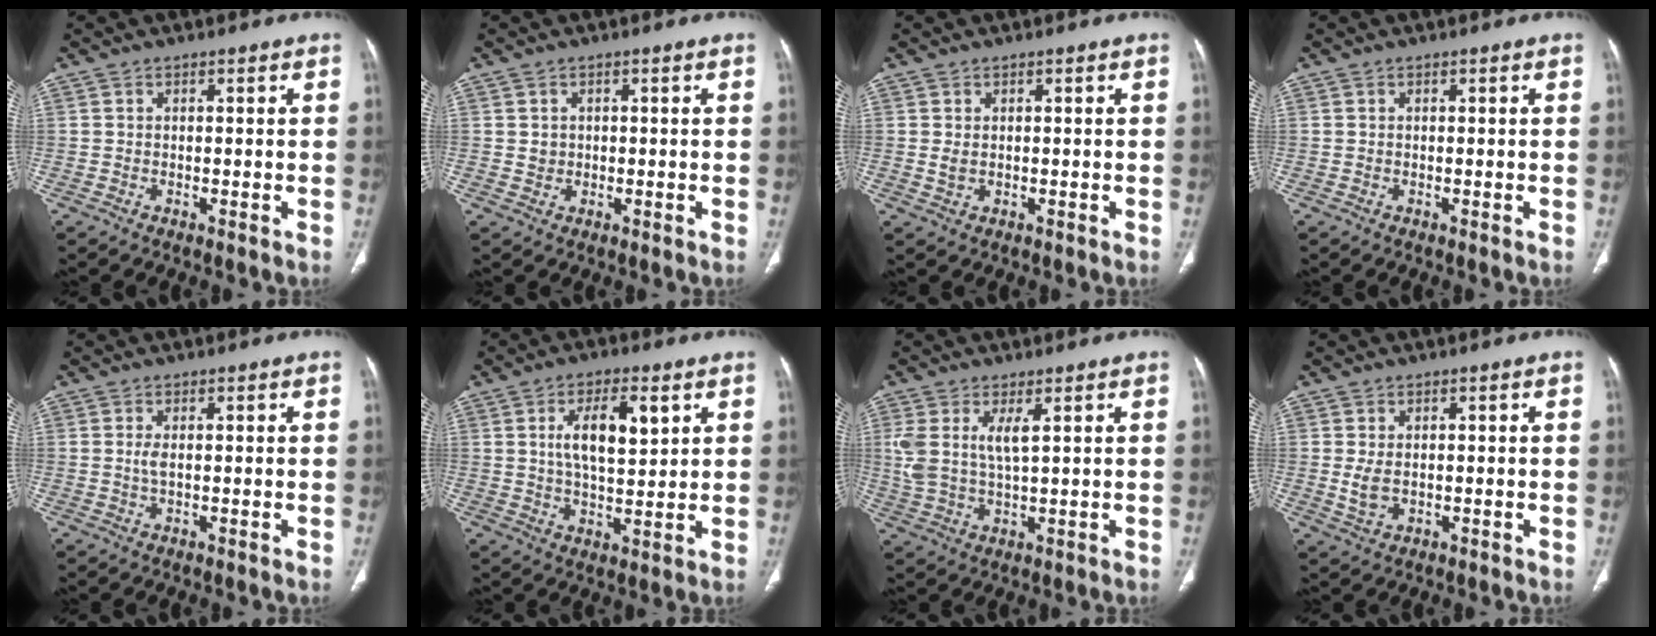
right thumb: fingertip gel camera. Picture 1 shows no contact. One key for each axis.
{"total": 1.5, "fx": 0.2, "fy": 1.4, "fz": 0.5, "tx": -0.002, "ty": 0.001, "tz": 0.006}
{"total": 1.4, "fx": 0.2, "fy": 1.0, "fz": 0.9, "tx": -0.015, "ty": 0.000, "tz": 0.009}
{"total": 0.0}
{"total": 1.4, "fx": 0.1, "fy": 0.4, "fz": 1.3, "tx": -0.033, "ty": -0.002, "tz": 0.004}
{"total": 9.6, "fx": 3.1, "fy": 4.0, "fz": 8.1, "tx": -0.124, "ty": -0.012, "tz": 0.056}
{"total": 6.5, "fx": 2.2, "fy": 2.2, "fz": 5.7, "tx": -0.135, "ty": -0.010, "tz": 0.052}
{"total": 3.1, "fx": 0.0, "fy": 2.0, "fz": 2.3, "tx": -0.045, "ty": -0.006, "tz": 0.007}